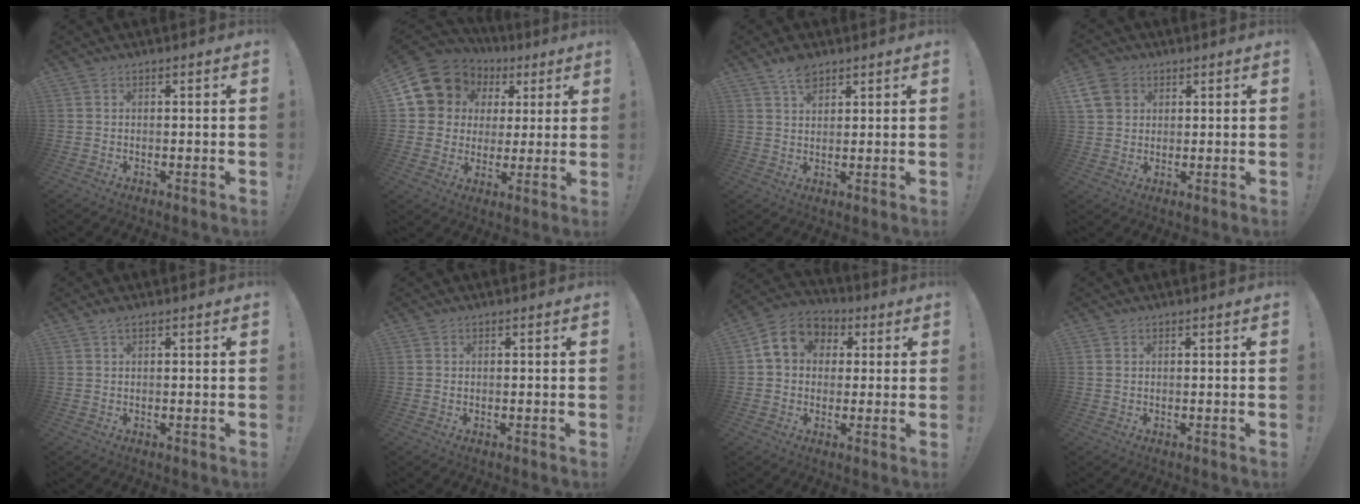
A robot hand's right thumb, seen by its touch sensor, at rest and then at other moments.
{"total": 12.2, "force": [5.6, 10.2, 3.8], "torque": [-0.057, -0.032, 0.119]}
{"total": 5.4, "force": [3.8, 2.8, 2.7], "torque": [-0.040, -0.016, 0.068]}
{"total": 8.4, "force": [3.6, 6.8, 3.5], "torque": [-0.055, -0.013, 0.074]}
{"total": 1.2, "force": [0.8, 0.3, 0.9], "torque": [-0.014, 0.000, 0.013]}
{"total": 0.0}
{"total": 11.4, "force": [3.1, 9.4, 5.7], "torque": [-0.077, 0.004, 0.066]}
{"total": 0.8, "force": [0.5, 0.5, 0.3], "torque": [-0.007, 0.002, 0.010]}